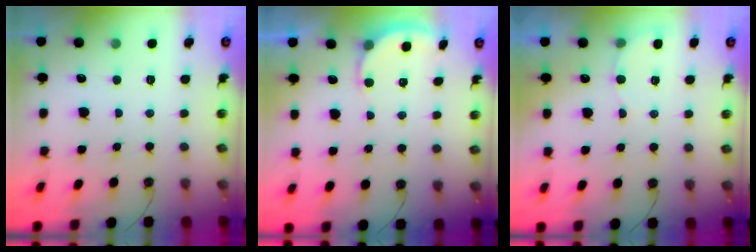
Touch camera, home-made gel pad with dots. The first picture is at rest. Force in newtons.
{"total": 2.4, "press": 2.2, "slide": 0.9}
{"total": 4.9, "press": 4.7, "slide": 1.1}